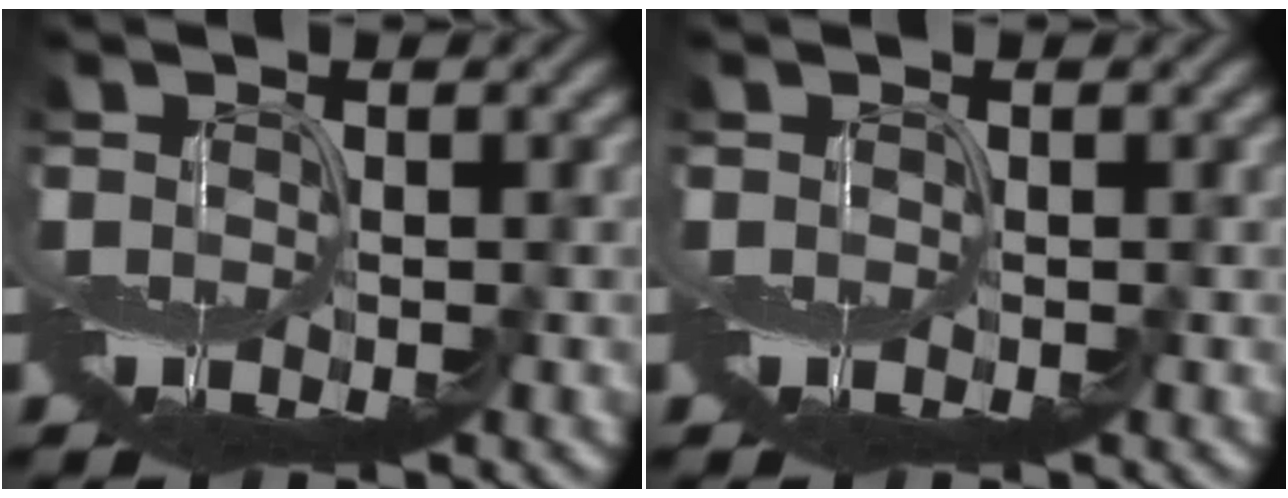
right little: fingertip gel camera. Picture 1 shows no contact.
{"total": 0.0}